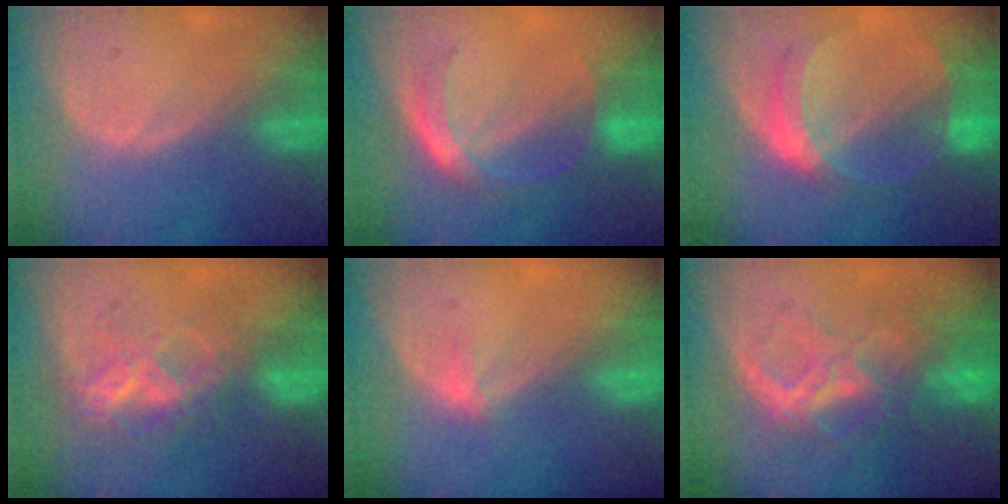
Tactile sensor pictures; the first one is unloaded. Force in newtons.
{"total": 6.0, "press": 5.2, "slide": 3.1}
{"total": 7.3, "press": 6.5, "slide": 3.4}
{"total": 7.2, "press": 6.1, "slide": 3.8}
{"total": 1.3, "press": 0.9, "slide": 0.9}
{"total": 8.3, "press": 7.7, "slide": 3.2}